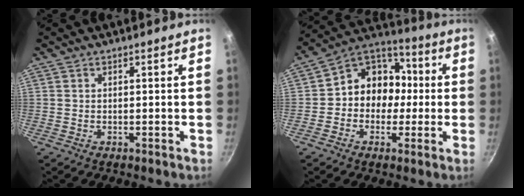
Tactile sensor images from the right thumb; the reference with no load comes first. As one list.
[{"total": 12.3, "force": [-0.8, 10.7, 6.1], "torque": [-0.038, 0.041, -0.036]}]